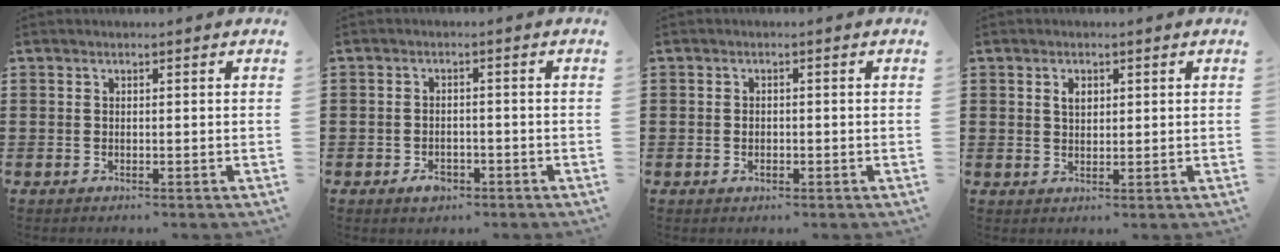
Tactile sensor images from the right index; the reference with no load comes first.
{"total": 2.1, "force": [-1.4, 1.3, 0.9], "torque": [-0.018, 0.000, -0.029]}
{"total": 0.9, "force": [-0.3, 0.6, 0.6], "torque": [-0.014, 0.000, -0.006]}
{"total": 1.9, "force": [0.9, 1.0, 1.3], "torque": [-0.029, 0.006, 0.017]}